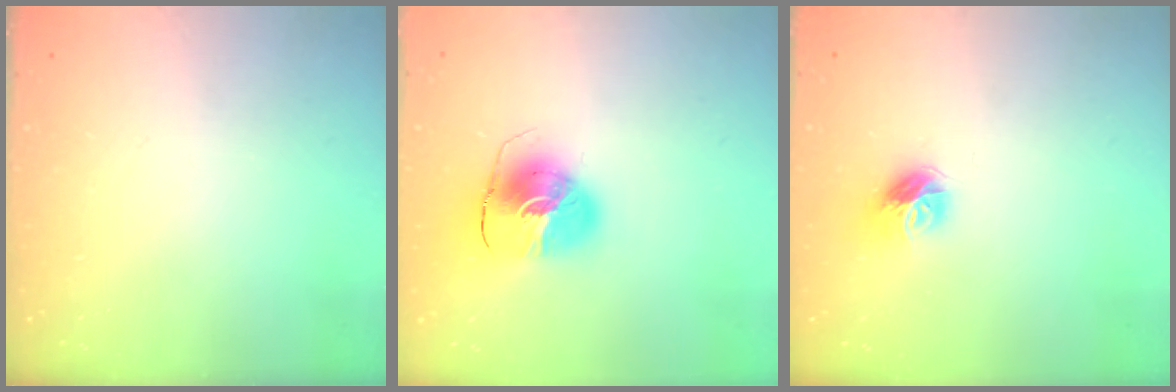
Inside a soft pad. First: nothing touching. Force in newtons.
{"total": 10.6, "press": 10.5, "slide": 1.7}
{"total": 9.4, "press": 9.4, "slide": 0.5}